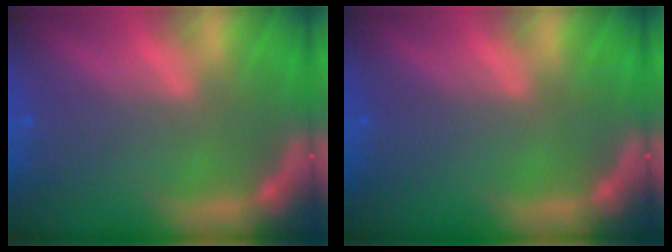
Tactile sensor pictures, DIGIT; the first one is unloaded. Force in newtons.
{"total": 0.0}